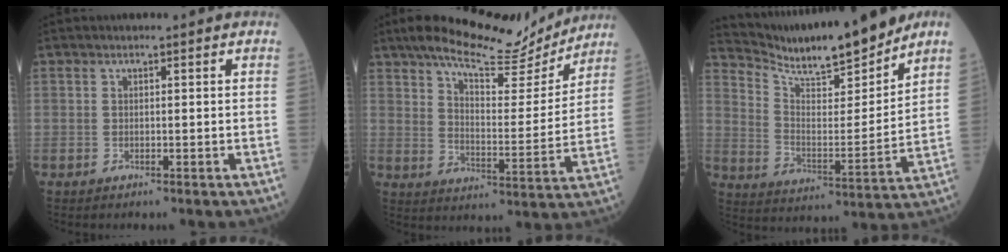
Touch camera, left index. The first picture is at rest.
{"total": 15.5, "force": [13.8, 3.1, 6.4], "torque": [-0.101, -0.012, 0.199]}
{"total": 14.8, "force": [13.7, 0.3, 5.7], "torque": [-0.111, -0.008, 0.232]}